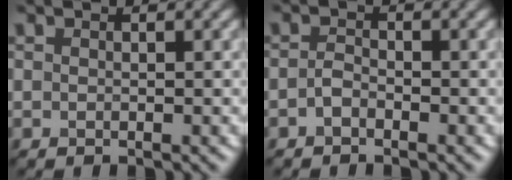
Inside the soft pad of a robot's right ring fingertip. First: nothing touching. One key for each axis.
{"total": 1.1, "fx": -0.7, "fy": 0.6, "fz": 0.7, "tx": -0.015, "ty": 0.003, "tz": -0.017}